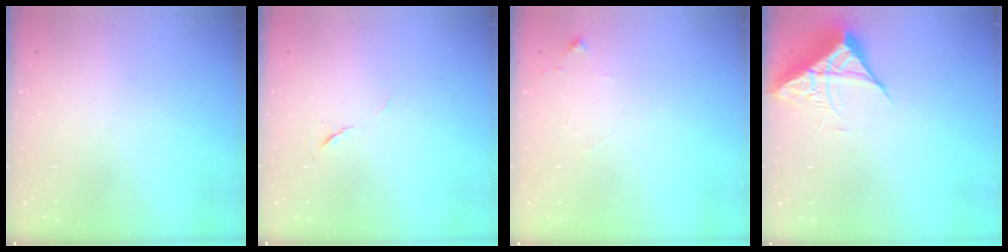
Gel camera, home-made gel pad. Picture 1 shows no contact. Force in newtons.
{"total": 5.1, "press": 4.7, "slide": 2.1}
{"total": 6.7, "press": 6.7, "slide": 0.9}
{"total": 7.3, "press": 7.2, "slide": 0.3}